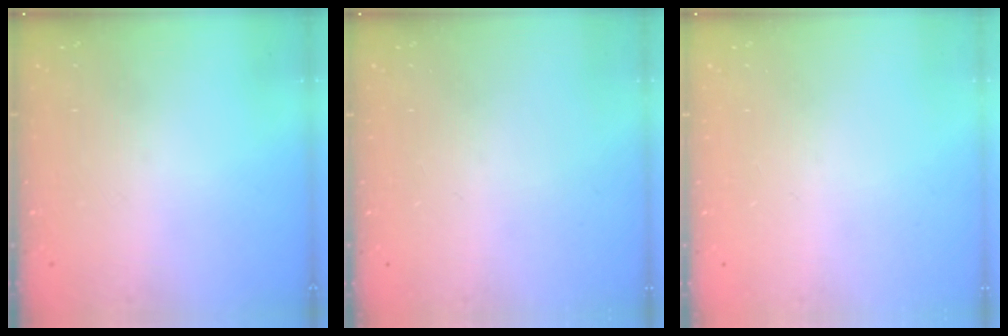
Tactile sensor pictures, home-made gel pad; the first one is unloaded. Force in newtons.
{"total": 0.0}
{"total": 0.0}